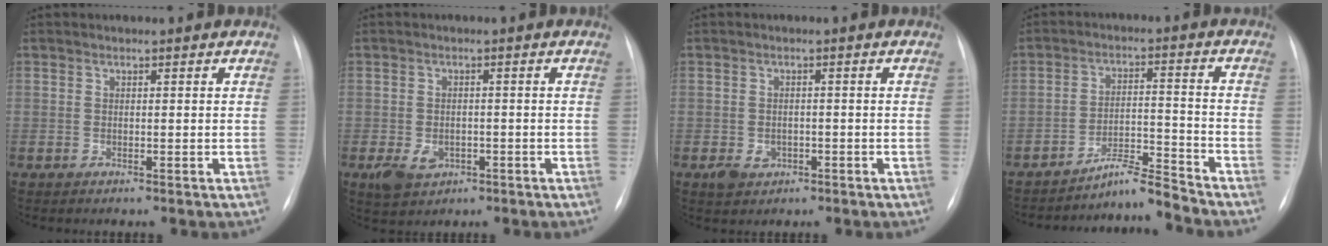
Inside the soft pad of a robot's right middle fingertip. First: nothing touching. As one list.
[{"total": 4.6, "force": [-1.9, 3.3, 2.6], "torque": [-0.047, -0.003, -0.018]}, {"total": 3.0, "force": [-1.3, 2.4, 1.3], "torque": [-0.019, 0.001, -0.010]}, {"total": 5.9, "force": [-5.6, -1.6, 0.3], "torque": [-0.011, 0.004, -0.095]}]